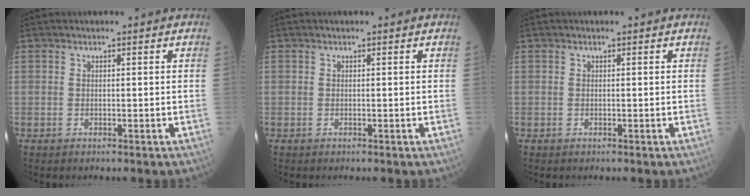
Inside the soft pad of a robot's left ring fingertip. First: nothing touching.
{"total": 0.0}
{"total": 0.0}